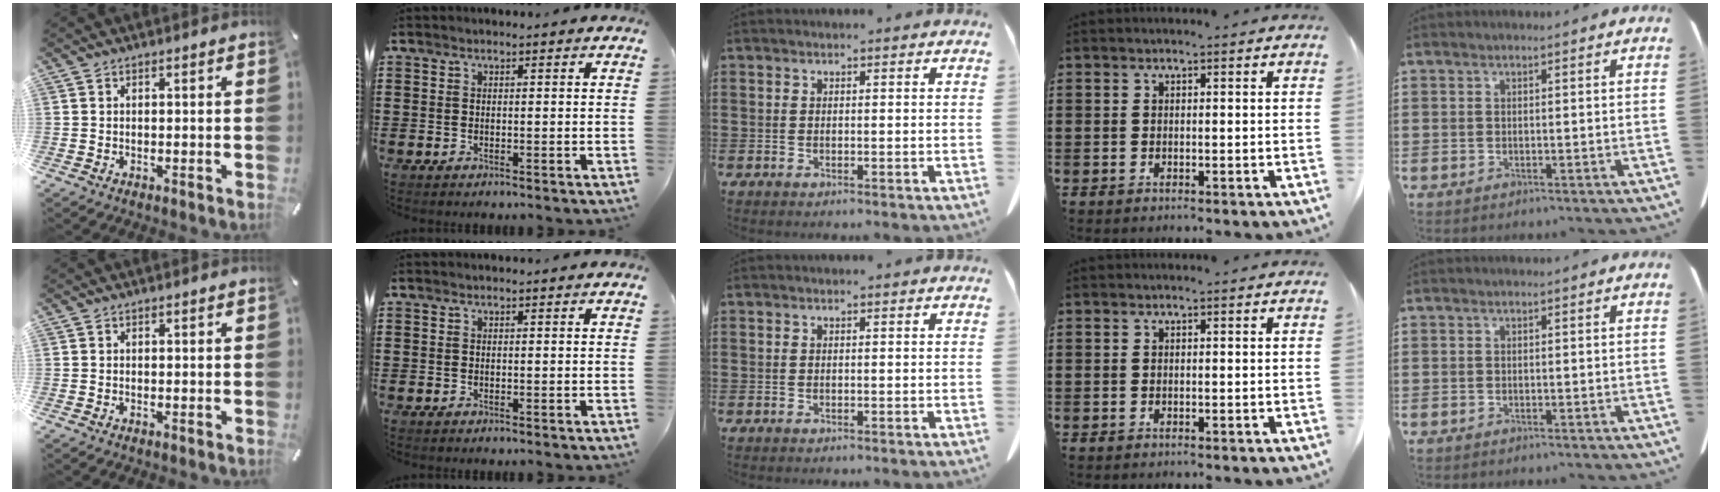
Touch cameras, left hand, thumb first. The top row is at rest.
{}